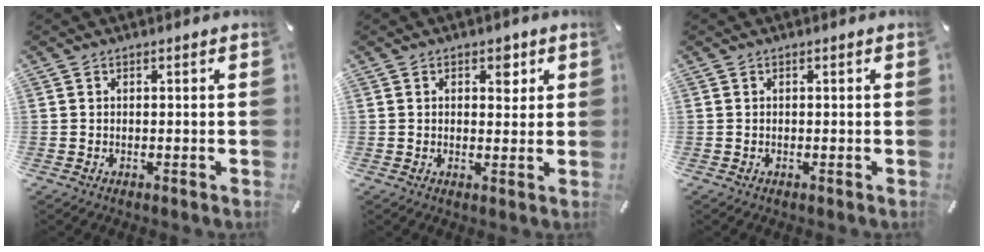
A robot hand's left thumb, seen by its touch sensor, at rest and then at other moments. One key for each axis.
{"total": 3.5, "fx": 1.3, "fy": 2.3, "fz": 2.2, "tx": -0.010, "ty": -0.010, "tz": 0.011}
{"total": 0.0}